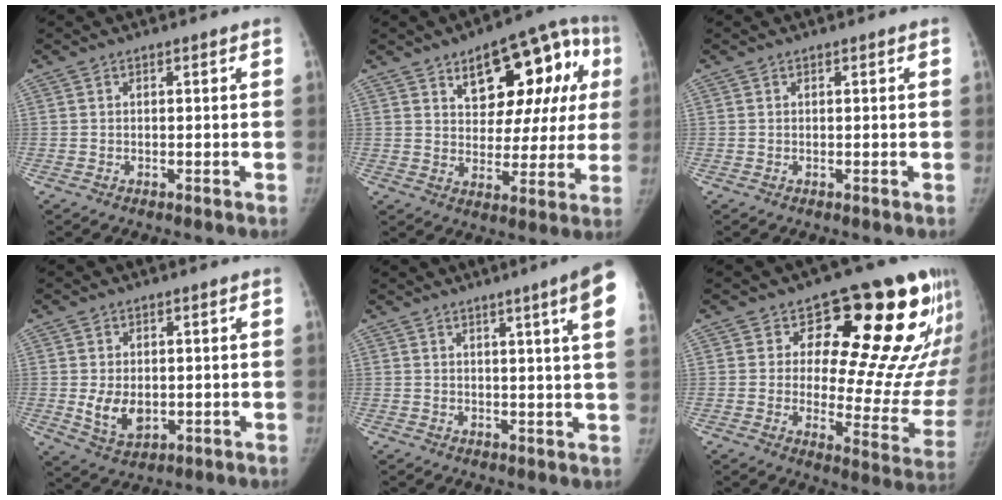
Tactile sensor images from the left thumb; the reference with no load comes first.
{"total": 19.0, "force": [6.9, 10.1, 14.5], "torque": [-0.135, 0.010, 0.092]}
{"total": 0.0}
{"total": 6.3, "force": [-0.3, 4.4, 4.5], "torque": [-0.063, -0.012, 0.007]}
{"total": 9.7, "force": [5.0, -0.6, 8.3], "torque": [-0.103, -0.017, 0.050]}
{"total": 21.6, "force": [10.7, 10.1, 15.8], "torque": [-0.137, -0.058, 0.142]}